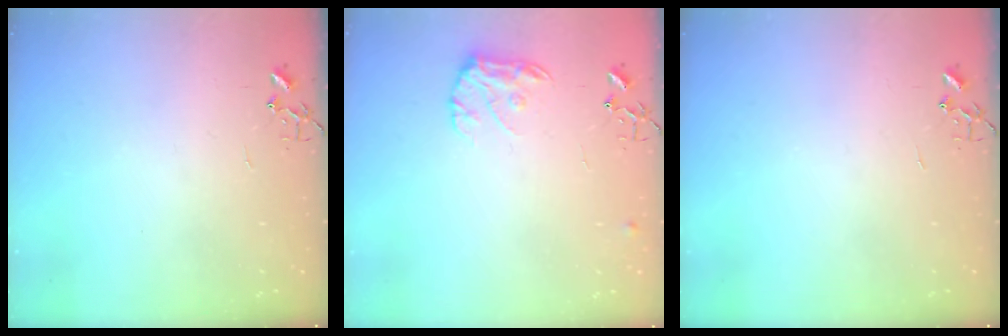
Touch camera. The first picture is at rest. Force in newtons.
{"total": 9.8, "press": 9.8, "slide": 0.5}
{"total": 0.0}